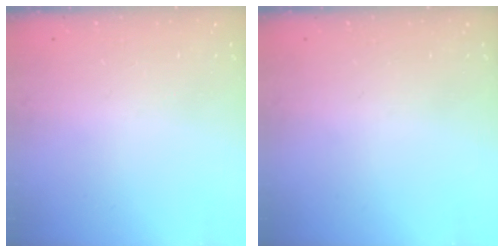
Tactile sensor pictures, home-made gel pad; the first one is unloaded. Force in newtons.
{"total": 0.0}